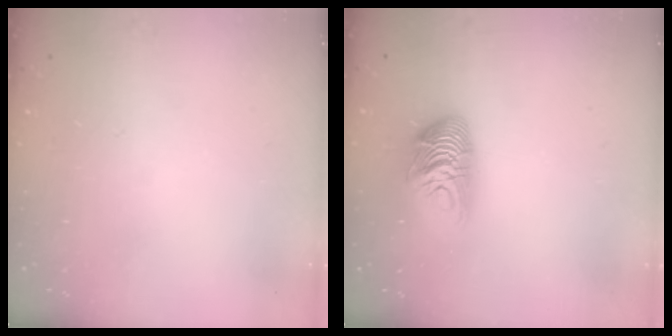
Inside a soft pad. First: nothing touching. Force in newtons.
{"total": 11.7, "press": 11.7, "slide": 1.1}